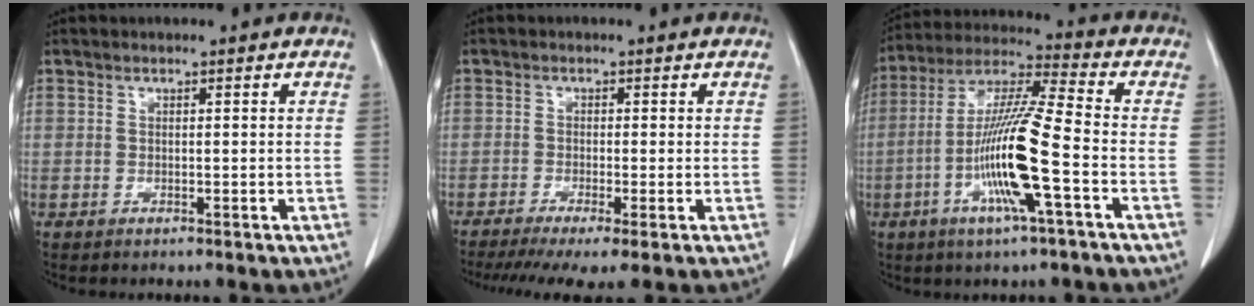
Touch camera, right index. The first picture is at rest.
{"total": 6.8, "force": [-4.7, 0.5, 4.9], "torque": [-0.079, -0.012, -0.078]}
{"total": 14.8, "force": [-4.3, 0.1, 14.2], "torque": [-0.285, -0.005, -0.088]}